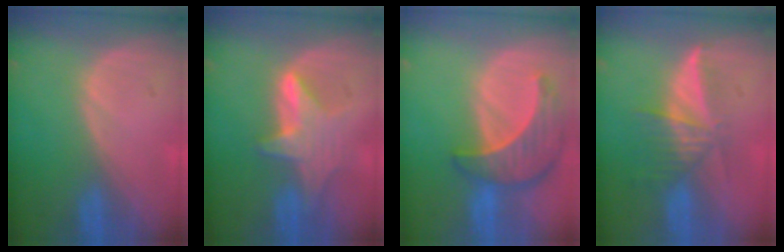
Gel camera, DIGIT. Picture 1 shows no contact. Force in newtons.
{"total": 6.0, "press": 5.9, "slide": 0.9}
{"total": 8.9, "press": 8.0, "slide": 3.7}
{"total": 6.0, "press": 5.6, "slide": 2.2}